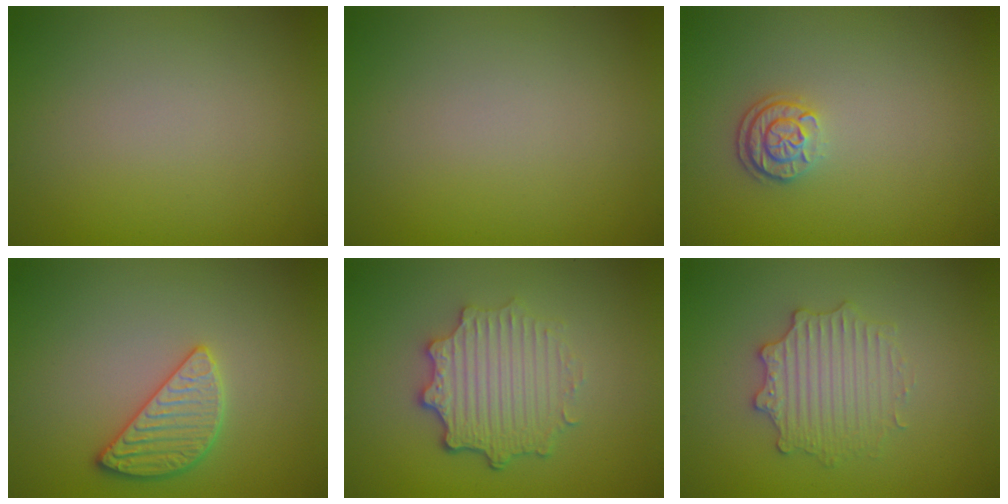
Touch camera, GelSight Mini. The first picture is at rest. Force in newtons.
{"total": 0.0}
{"total": 1.8, "press": 1.5, "slide": 0.9}
{"total": 2.8, "press": 2.8, "slide": 0.3}
{"total": 4.8, "press": 3.8, "slide": 3.0}
{"total": 3.0, "press": 2.9, "slide": 0.4}